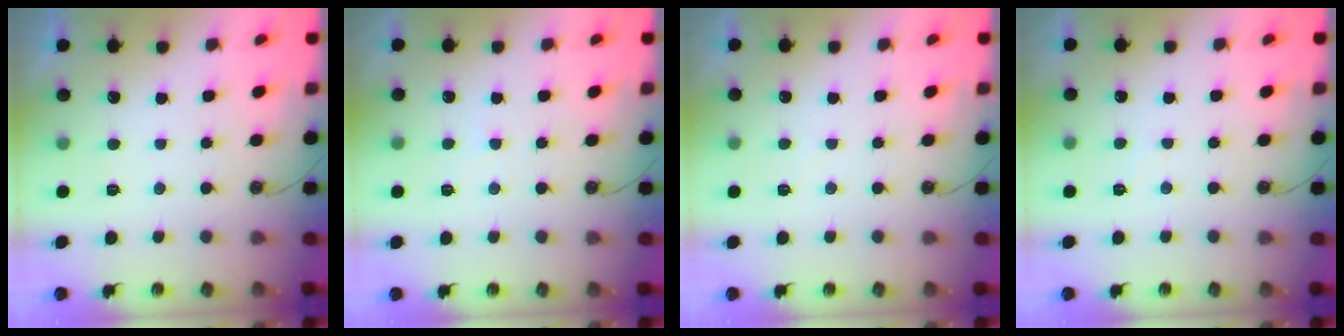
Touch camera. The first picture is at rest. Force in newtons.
{"total": 4.4, "press": 4.3, "slide": 0.7}
{"total": 2.8, "press": 2.7, "slide": 0.5}
{"total": 3.3, "press": 3.2, "slide": 0.6}